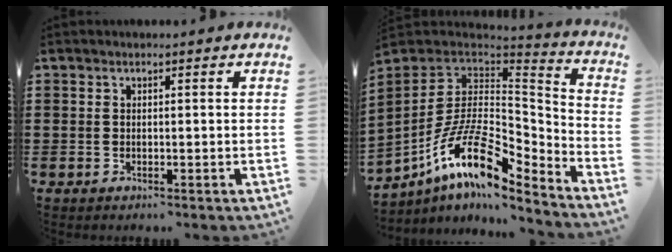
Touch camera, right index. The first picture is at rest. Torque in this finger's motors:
{"motor_torque": [-0.81, 0.62, -0.91, -0.21]}